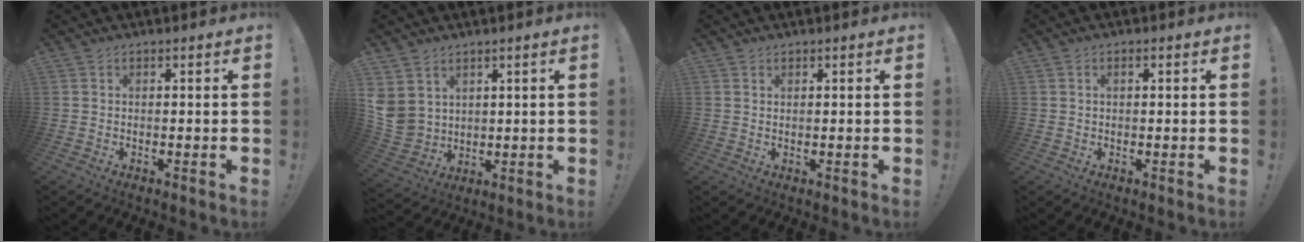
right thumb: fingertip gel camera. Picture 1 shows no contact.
{"total": 6.9, "force": [3.3, 5.8, 2.0], "torque": [-0.061, -0.022, 0.073]}
{"total": 0.7, "force": [0.6, 0.0, 0.3], "torque": [-0.003, -0.001, 0.011]}
{"total": 1.0, "force": [0.2, 0.5, 0.9], "torque": [-0.010, 0.000, 0.001]}